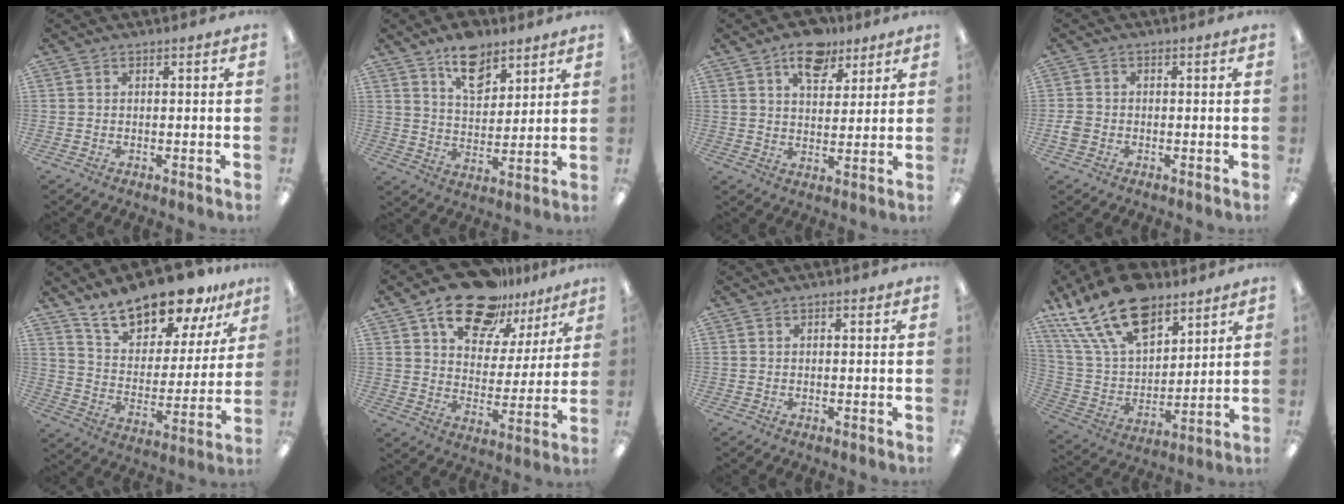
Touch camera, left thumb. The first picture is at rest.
{"total": 11.4, "force": [8.0, 6.2, 5.2], "torque": [-0.070, -0.041, 0.143]}
{"total": 10.7, "force": [7.1, 5.7, 5.6], "torque": [-0.065, -0.036, 0.122]}
{"total": 2.7, "force": [-0.8, 2.2, 1.3], "torque": [-0.020, 0.007, -0.014]}
{"total": 18.0, "force": [15.4, 6.3, 6.9], "torque": [-0.130, -0.109, 0.273]}
{"total": 18.6, "force": [13.7, 9.3, 8.4], "torque": [-0.136, -0.077, 0.241]}
{"total": 0.8, "force": [0.6, 0.3, 0.4], "torque": [-0.002, -0.001, 0.008]}
{"total": 21.8, "force": [14.0, 11.5, 12.2], "torque": [-0.242, -0.070, 0.251]}